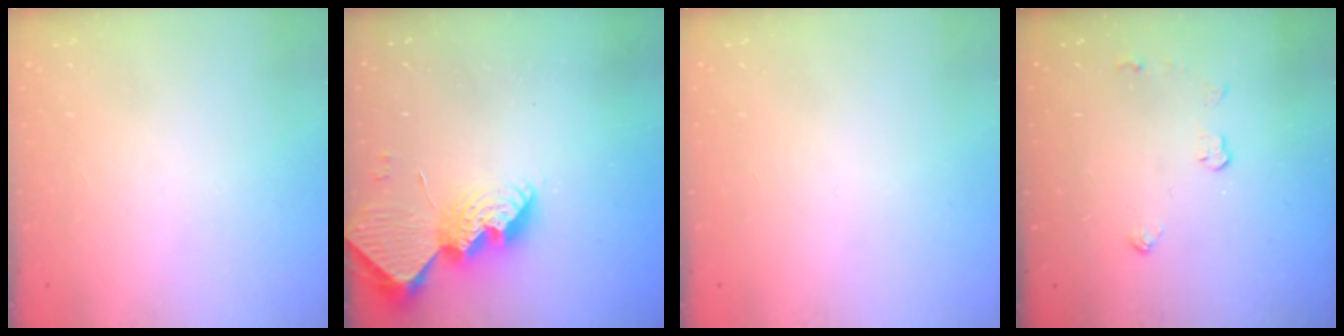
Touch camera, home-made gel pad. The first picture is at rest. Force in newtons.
{"total": 12.5, "press": 12.4, "slide": 1.0}
{"total": 0.0}
{"total": 4.3, "press": 4.2, "slide": 0.7}